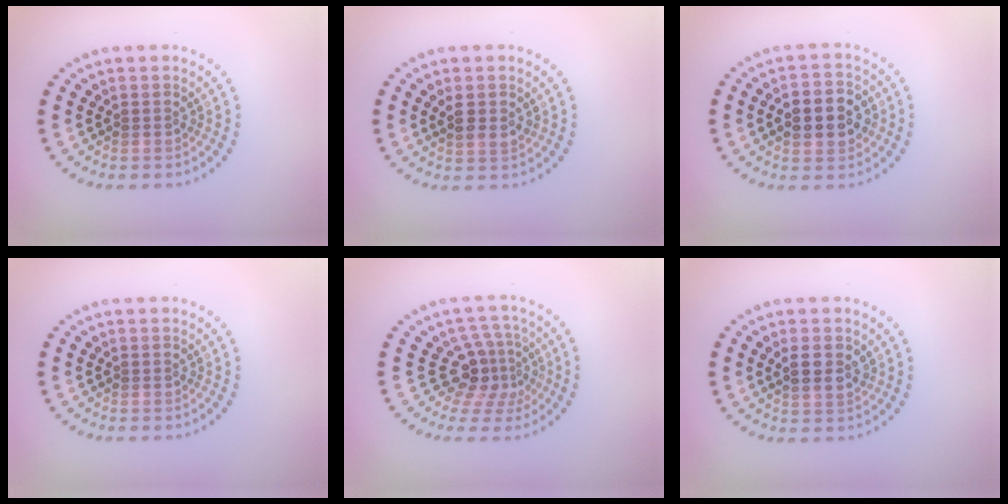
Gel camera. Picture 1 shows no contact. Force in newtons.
{"total": 2.0, "press": 1.9, "slide": 0.5}
{"total": 4.4, "press": 4.4, "slide": 0.4}
{"total": 0.0}
{"total": 3.7, "press": 2.6, "slide": 2.6}
{"total": 2.6, "press": 2.5, "slide": 0.6}